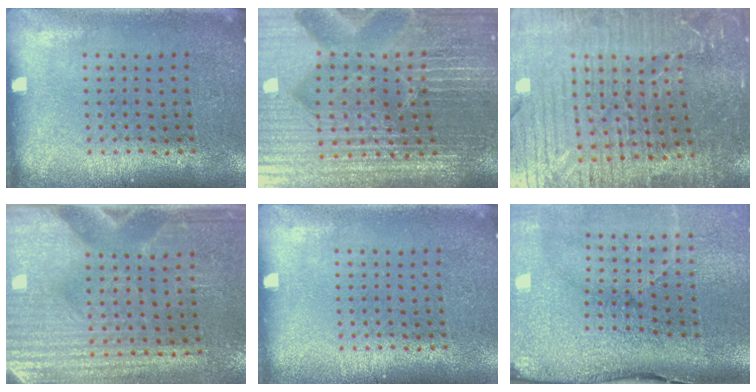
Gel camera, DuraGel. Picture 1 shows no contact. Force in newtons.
{"total": 7.3, "press": 6.4, "slide": 3.6}
{"total": 4.8, "press": 4.5, "slide": 1.6}
{"total": 3.1, "press": 2.8, "slide": 1.4}
{"total": 0.0}
{"total": 5.0, "press": 3.9, "slide": 3.1}